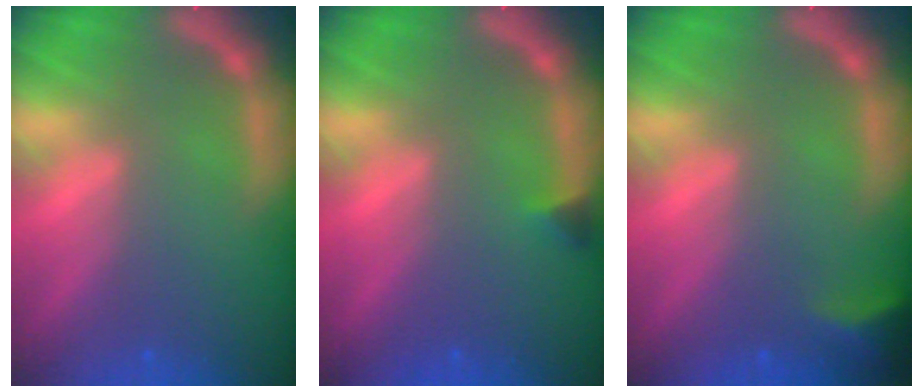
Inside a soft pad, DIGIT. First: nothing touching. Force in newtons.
{"total": 0.9}
{"total": 2.9}